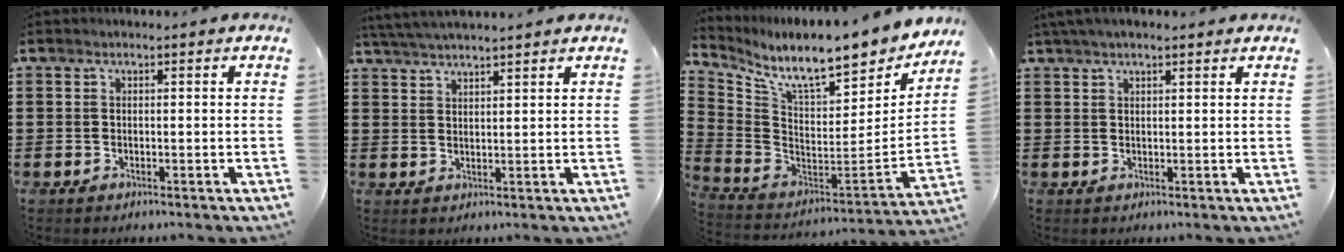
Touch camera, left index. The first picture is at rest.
{"total": 3.6, "force": [3.5, -0.2, 1.1], "torque": [-0.031, -0.006, 0.065]}
{"total": 10.2, "force": [8.3, 1.1, 5.7], "torque": [-0.129, -0.078, 0.136]}
{"total": 2.2, "force": [1.7, 0.5, 1.3], "torque": [-0.028, 0.004, 0.032]}